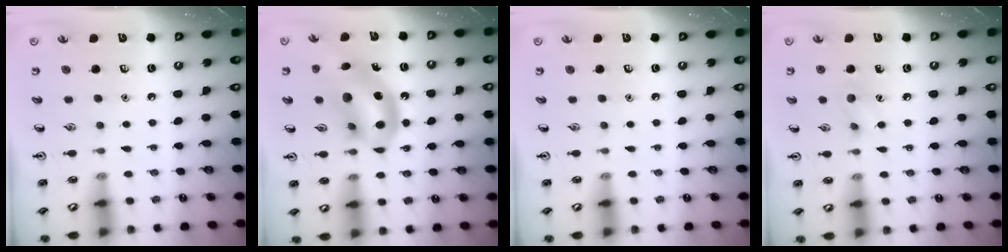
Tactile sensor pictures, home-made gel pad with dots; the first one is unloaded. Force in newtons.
{"total": 13.6, "press": 13.2, "slide": 3.4}
{"total": 0.0}
{"total": 7.1, "press": 6.9, "slide": 1.8}